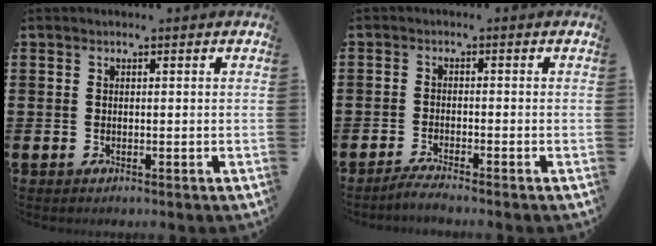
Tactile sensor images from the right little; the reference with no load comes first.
{"total": 1.7, "force": [-1.5, -0.1, 0.8], "torque": [-0.012, 0.002, -0.029]}